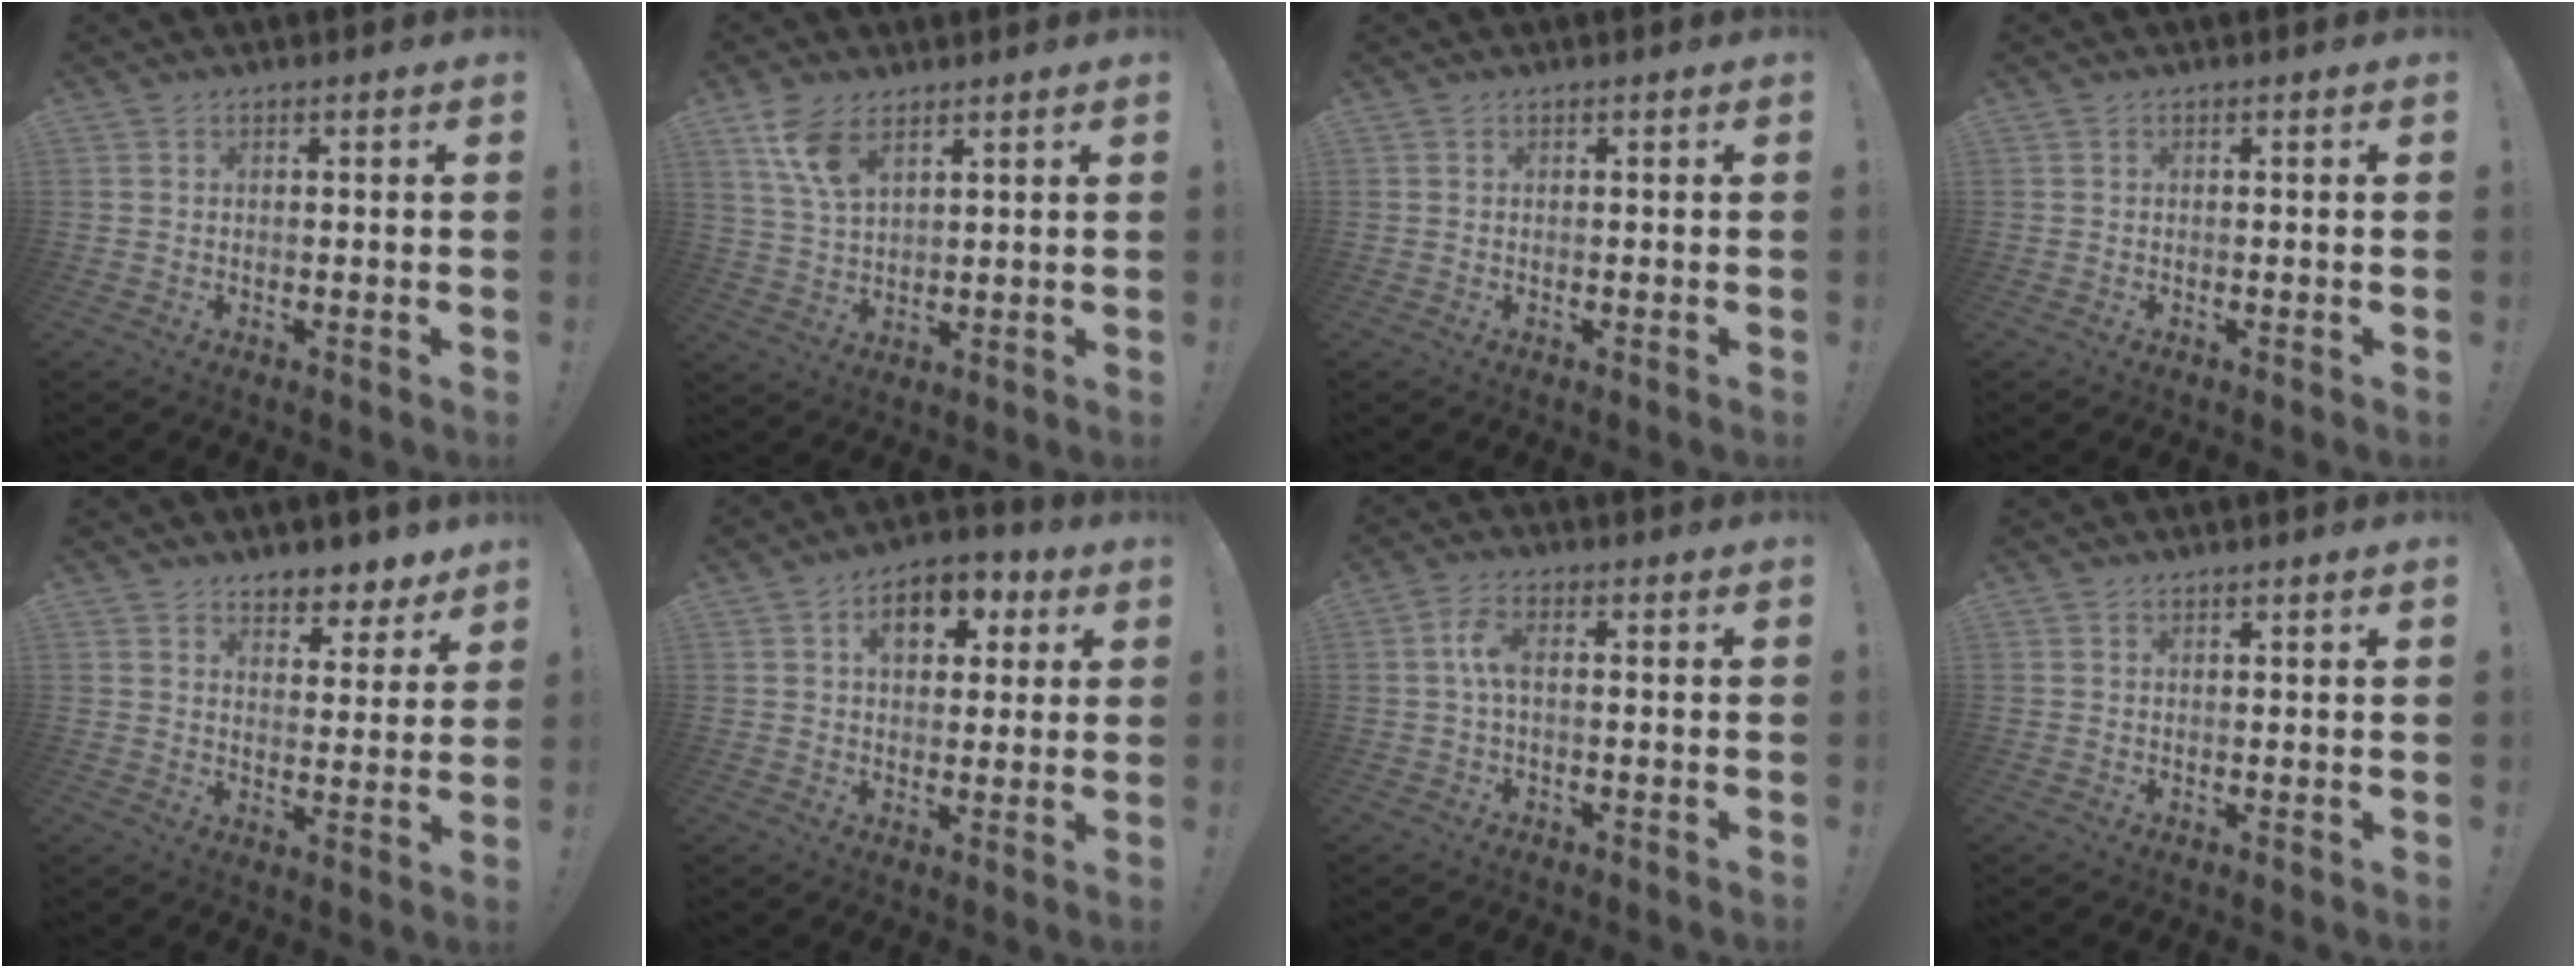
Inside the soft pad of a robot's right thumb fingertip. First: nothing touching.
{"total": 8.9, "force": [5.5, 4.1, 5.6], "torque": [-0.102, -0.027, 0.103]}
{"total": 0.0}
{"total": 0.0}
{"total": 6.9, "force": [6.0, 2.9, 1.4], "torque": [-0.002, -0.057, 0.109]}
{"total": 9.8, "force": [3.5, 6.7, 6.2], "torque": [-0.076, -0.007, 0.060]}
{"total": 5.3, "force": [0.0, 1.9, 4.9], "torque": [-0.102, 0.001, -0.002]}
{"total": 0.6, "force": [0.6, 0.0, 0.1], "torque": [0.003, -0.002, 0.010]}